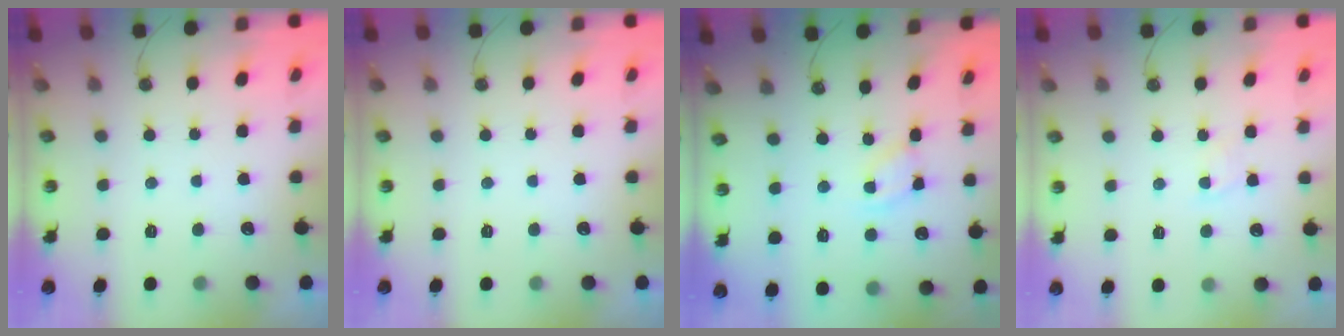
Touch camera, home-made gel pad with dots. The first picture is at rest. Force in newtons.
{"total": 0.0}
{"total": 2.7, "press": 2.7, "slide": 0.1}
{"total": 2.8, "press": 2.8, "slide": 0.4}